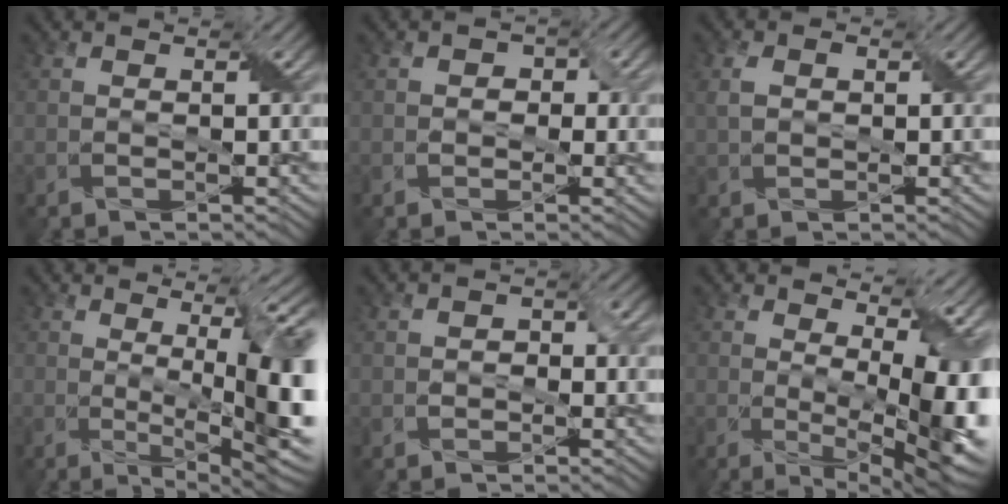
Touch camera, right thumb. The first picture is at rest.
{"total": 1.9, "force": [-0.1, 1.7, 0.9], "torque": [-0.013, 0.001, -0.004]}
{"total": 2.5, "force": [0.5, 1.6, 1.8], "torque": [-0.042, 0.004, 0.011]}
{"total": 12.6, "force": [0.1, 3.5, 12.2], "torque": [-0.165, -0.001, 0.006]}
{"total": 1.8, "force": [-0.3, 1.5, 1.1], "torque": [-0.019, -0.001, -0.006]}
{"total": 14.2, "force": [0.9, 6.3, 12.6], "torque": [-0.164, -0.010, 0.048]}